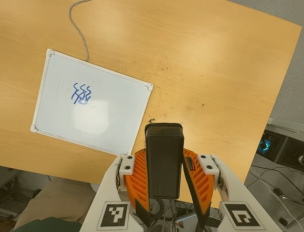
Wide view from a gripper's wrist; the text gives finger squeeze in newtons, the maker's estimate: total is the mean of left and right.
{"total": 5.1, "left": 4.1, "right": 6.1}